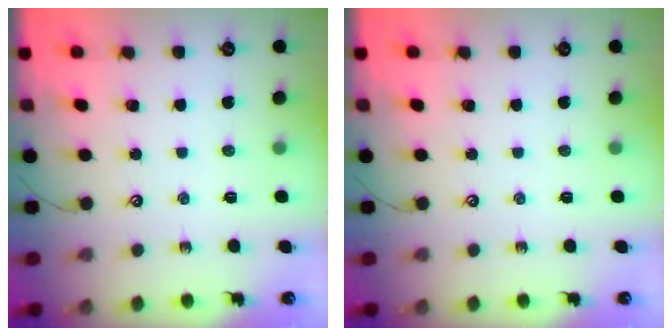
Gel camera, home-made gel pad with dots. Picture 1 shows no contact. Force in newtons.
{"total": 0.0}